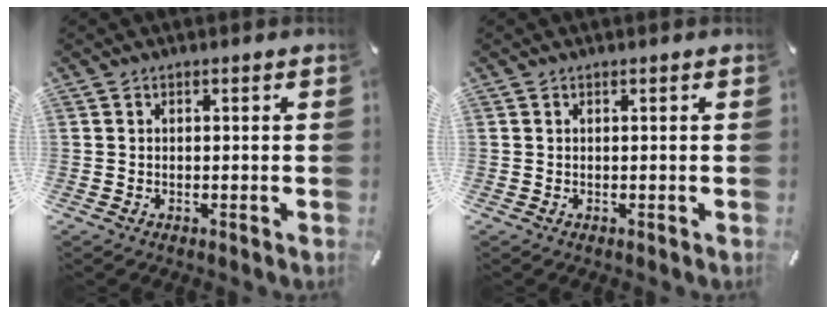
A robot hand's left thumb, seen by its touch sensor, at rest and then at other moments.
{"total": 0.0}